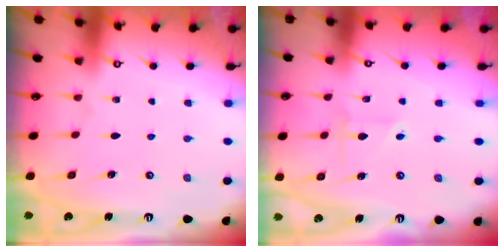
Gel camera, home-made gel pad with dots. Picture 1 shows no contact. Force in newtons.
{"total": 2.1, "press": 2.1, "slide": 0.3}